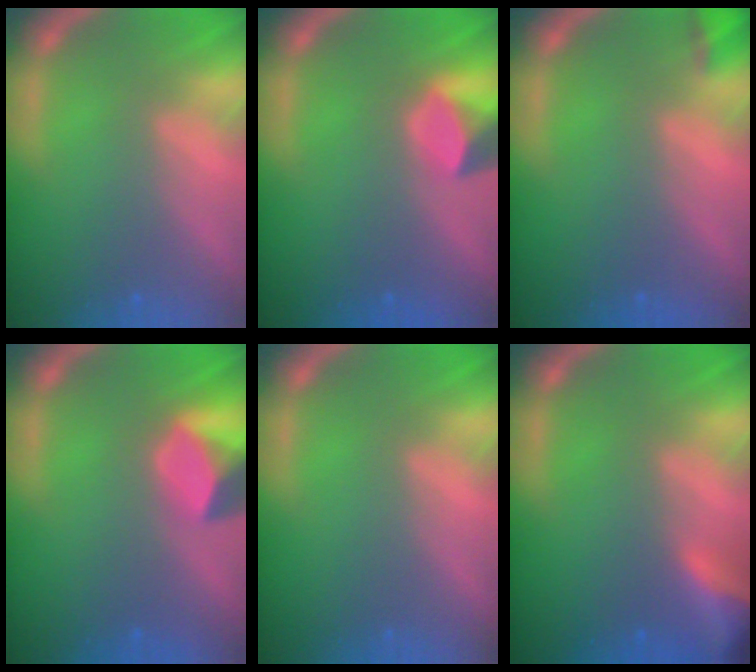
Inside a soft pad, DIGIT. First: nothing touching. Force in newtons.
{"total": 3.0}
{"total": 1.4}
{"total": 4.0}
{"total": 0.0}
{"total": 5.9}